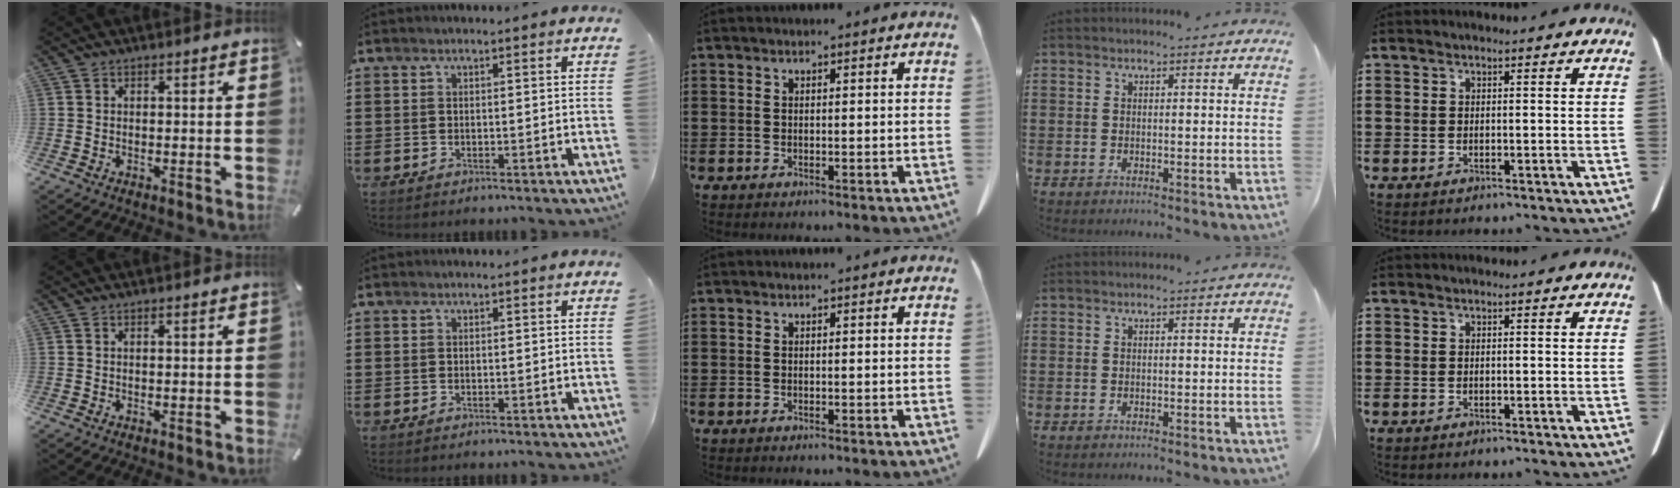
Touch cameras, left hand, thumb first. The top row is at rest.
{}